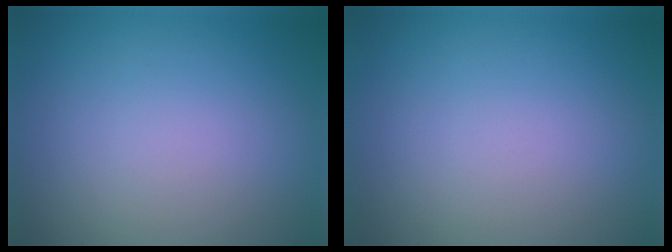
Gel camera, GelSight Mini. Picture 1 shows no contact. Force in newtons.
{"total": 0.0}